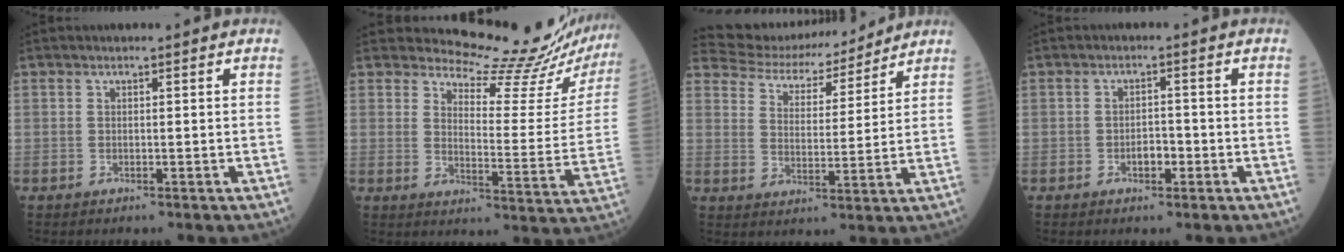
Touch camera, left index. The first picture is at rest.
{"total": 16.3, "force": [16.1, 0.5, 2.5], "torque": [-0.033, -0.110, 0.184]}
{"total": 12.9, "force": [12.3, 3.3, 2.2], "torque": [-0.038, 0.015, 0.185]}
{"total": 2.3, "force": [-1.0, 1.2, 1.7], "torque": [-0.025, 0.005, -0.015]}